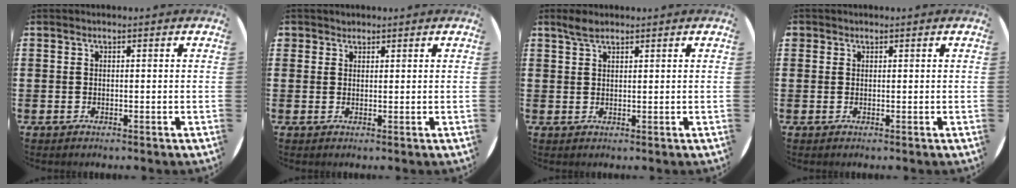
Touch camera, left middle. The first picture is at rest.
{"total": 1.2, "force": [1.1, 0.6, -0.1], "torque": [0.000, 0.003, 0.022]}
{"total": 2.2, "force": [1.8, 0.7, 1.0], "torque": [-0.022, 0.004, 0.034]}
{"total": 0.6, "force": [0.4, 0.3, -0.1], "torque": [0.002, 0.004, 0.009]}